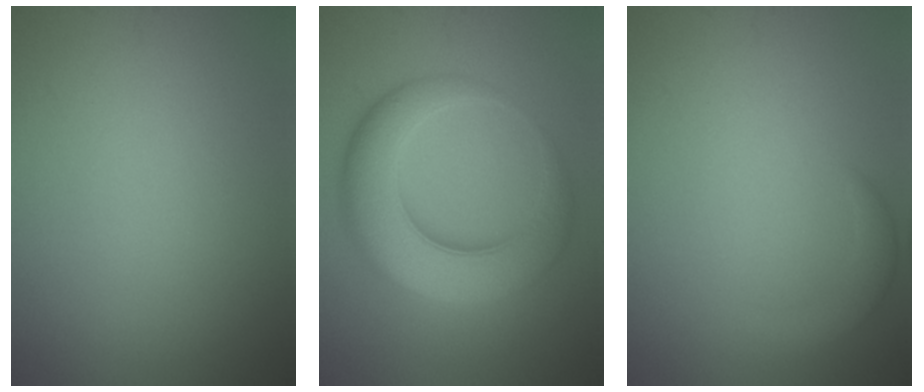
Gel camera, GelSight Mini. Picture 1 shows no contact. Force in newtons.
{"total": 8.7, "press": 8.7, "slide": 0.3}
{"total": 1.8, "press": 1.8, "slide": 0.1}